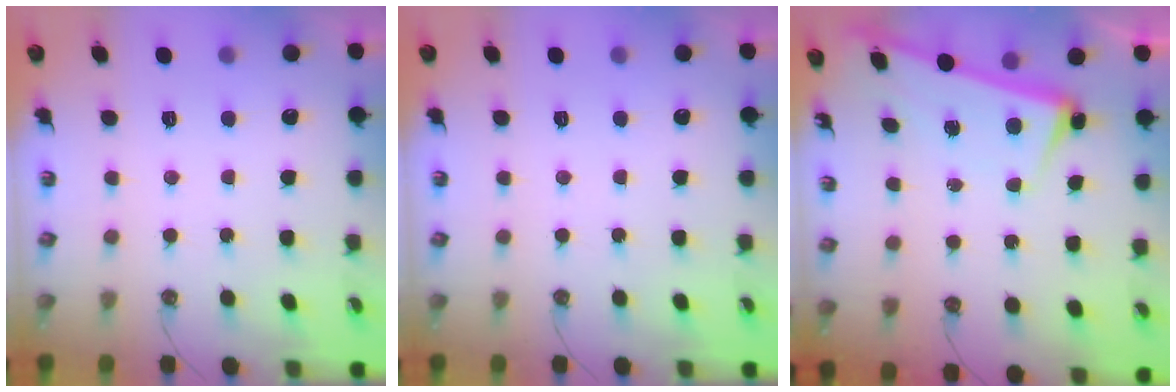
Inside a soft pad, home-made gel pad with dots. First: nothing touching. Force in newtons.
{"total": 0.0}
{"total": 2.3, "press": 2.1, "slide": 0.9}